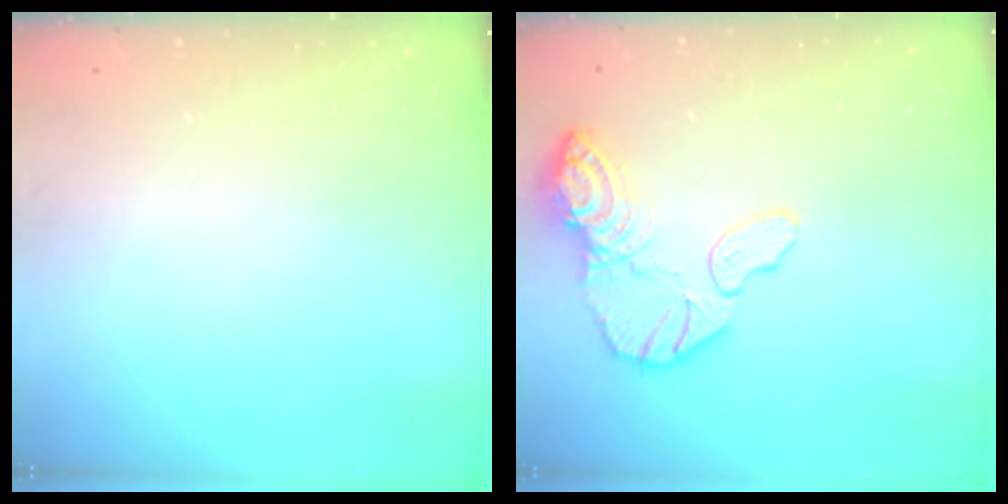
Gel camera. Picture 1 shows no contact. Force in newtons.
{"total": 14.9, "press": 14.8, "slide": 1.5}